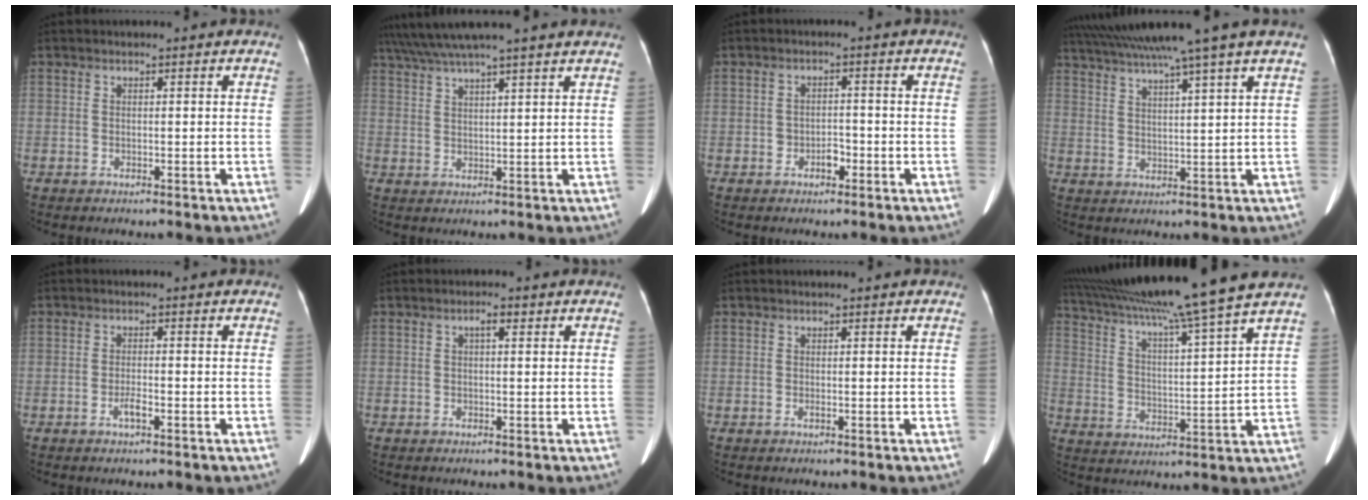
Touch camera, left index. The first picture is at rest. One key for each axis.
{"total": 11.8, "fx": 10.3, "fy": -1.2, "fz": 5.6, "tx": -0.106, "ty": 0.033, "tz": 0.149}
{"total": 2.1, "fx": -1.2, "fy": 1.3, "fz": 1.2, "tx": -0.015, "ty": 0.005, "tz": -0.017}
{"total": 13.5, "fx": 11.0, "fy": -2.7, "fz": 7.4, "tx": -0.127, "ty": 0.004, "tz": 0.163}
{"total": 1.7, "fx": -1.0, "fy": 0.2, "fz": 1.3, "tx": -0.026, "ty": 0.000, "tz": -0.017}
{"total": 1.6, "fx": 0.6, "fy": 0.4, "fz": 1.4, "tx": -0.023, "ty": 0.006, "tz": 0.009}
{"total": 0.0}
{"total": 19.3, "fx": 16.4, "fy": -2.6, "fz": 9.9, "tx": -0.174, "ty": -0.010, "tz": 0.257}